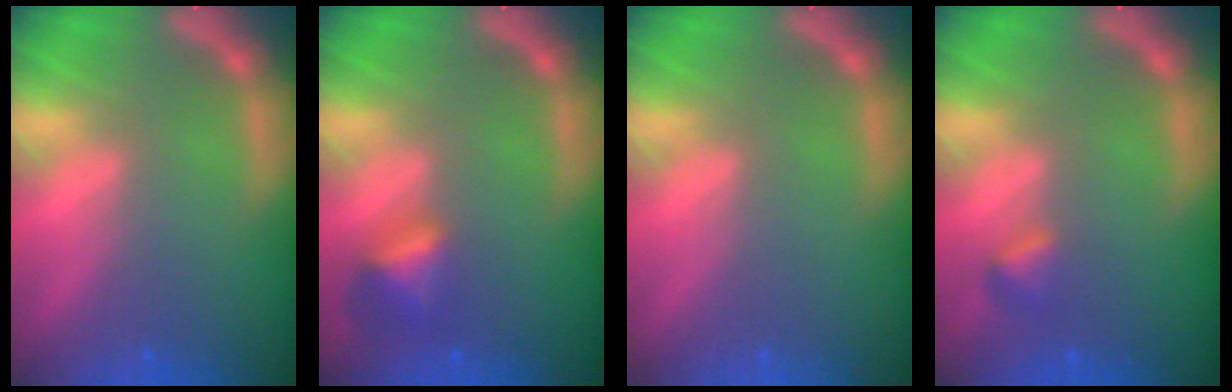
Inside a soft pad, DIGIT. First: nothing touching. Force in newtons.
{"total": 2.9}
{"total": 0.0}
{"total": 1.4}